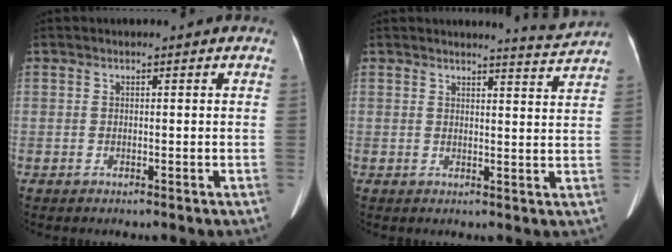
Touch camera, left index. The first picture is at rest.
{"total": 3.8, "force": [3.7, -1.1, -0.3], "torque": [-0.011, -0.026, 0.043]}